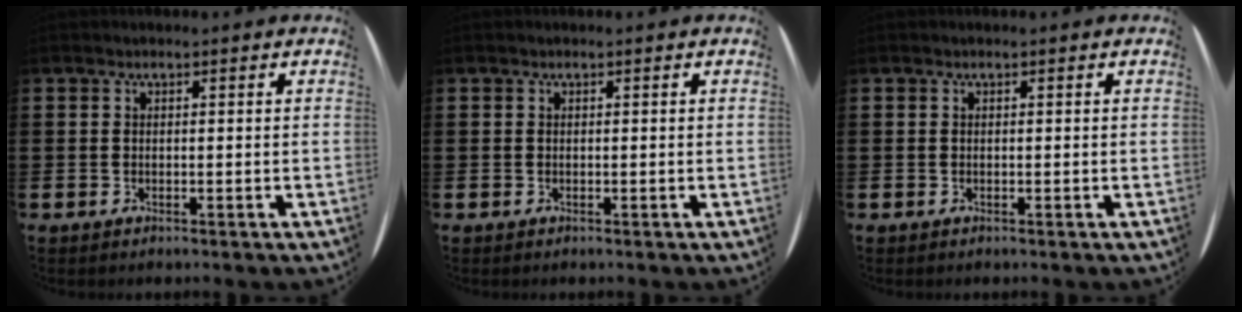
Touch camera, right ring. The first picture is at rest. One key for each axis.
{"total": 0.0}
{"total": 0.0}